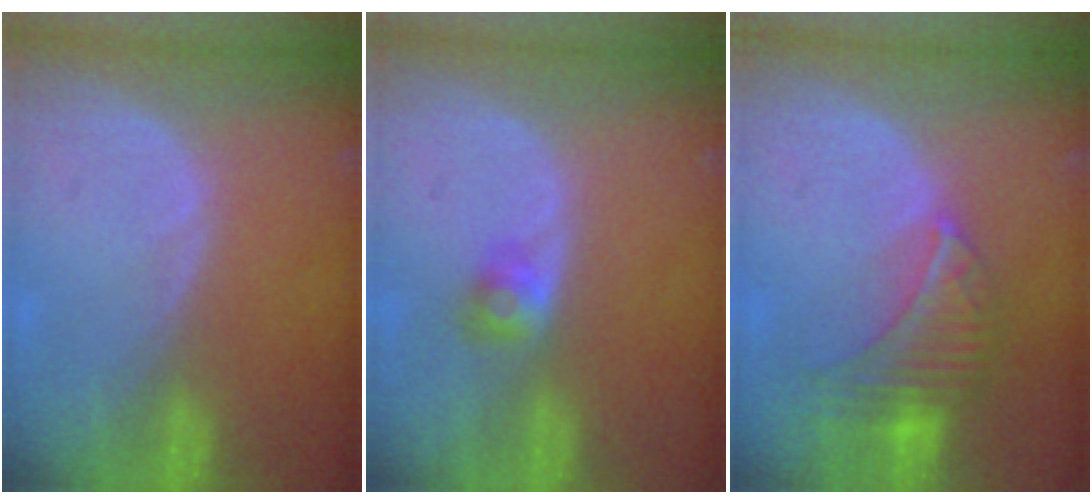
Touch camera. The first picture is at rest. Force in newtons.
{"total": 2.6, "press": 2.4, "slide": 1.0}
{"total": 7.4, "press": 6.9, "slide": 2.5}